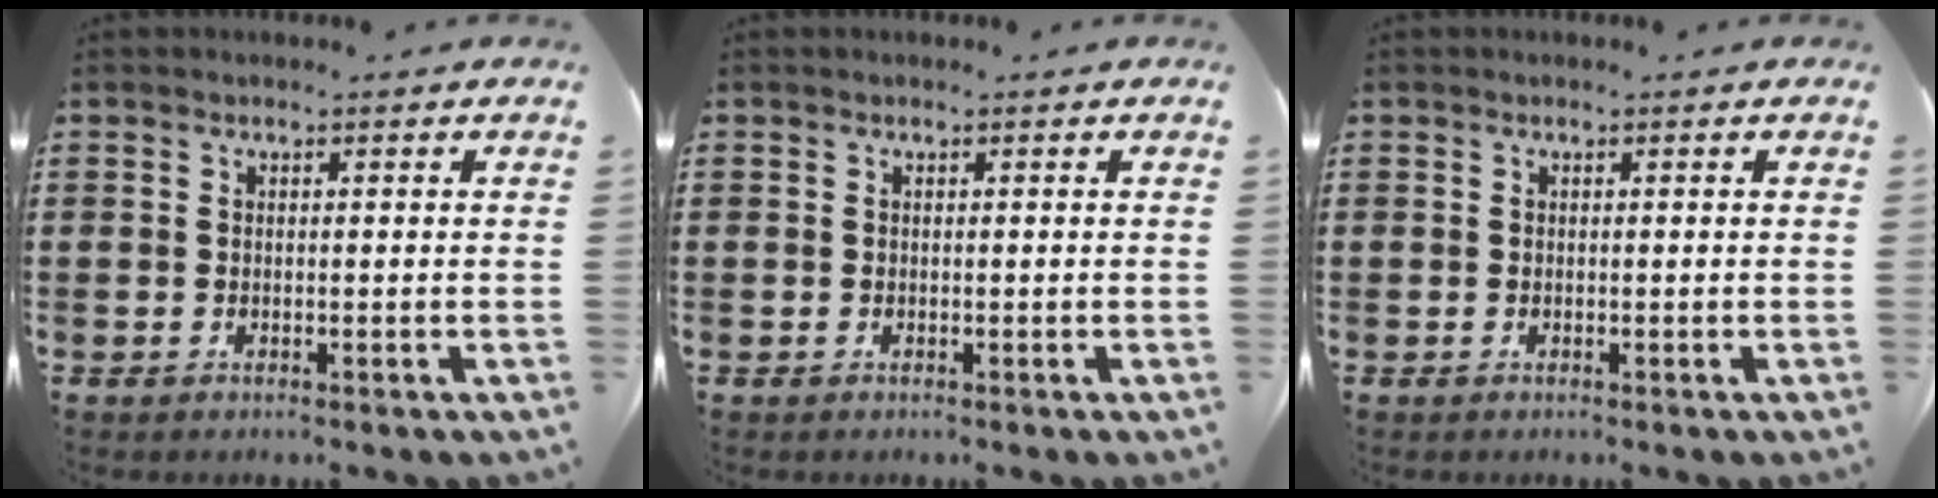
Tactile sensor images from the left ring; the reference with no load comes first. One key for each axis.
{"total": 0.0}
{"total": 0.0}